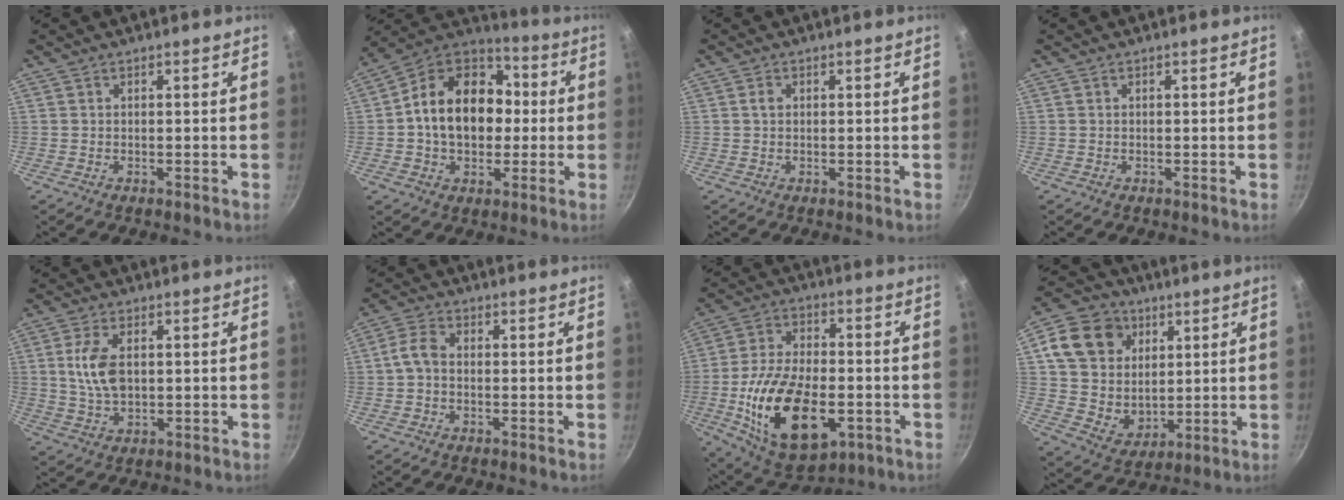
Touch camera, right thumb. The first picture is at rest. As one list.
[{"total": 18.6, "force": [0.4, 13.7, 12.5], "torque": [-0.175, 0.037, -0.010]}, {"total": 1.3, "force": [0.3, 1.0, 0.8], "torque": [-0.012, 0.004, 0.003]}, {"total": 0.0}, {"total": 7.8, "force": [1.1, 4.5, 6.3], "torque": [-0.119, -0.001, 0.022]}, {"total": 4.0, "force": [-0.4, 2.8, 2.8], "torque": [-0.061, 0.018, -0.016]}, {"total": 22.1, "force": [-5.6, 12.2, 17.5], "torque": [-0.305, 0.017, -0.085]}, {"total": 16.0, "force": [5.4, 13.1, 7.3], "torque": [-0.105, -0.010, 0.102]}]